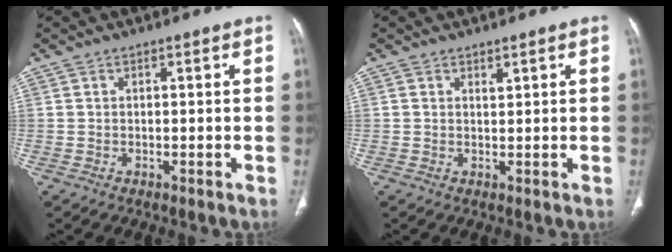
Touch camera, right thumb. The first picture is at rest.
{"total": 0.8, "force": [0.6, 0.3, 0.4], "torque": [-0.004, -0.006, 0.012]}